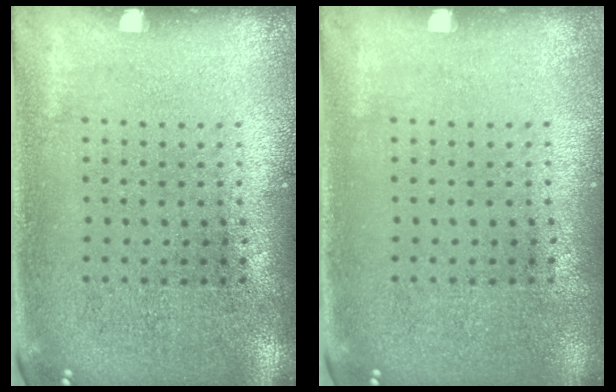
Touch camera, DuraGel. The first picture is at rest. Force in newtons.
{"total": 0.0}